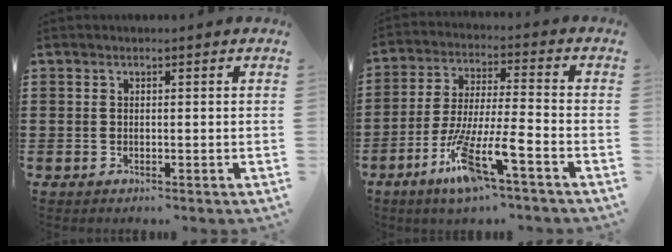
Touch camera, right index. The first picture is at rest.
{"total": 11.0, "force": [-6.9, 0.7, 8.5], "torque": [-0.187, -0.018, -0.138]}